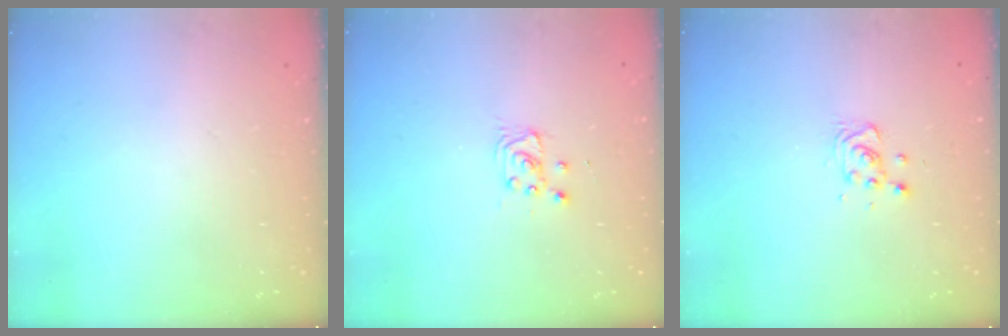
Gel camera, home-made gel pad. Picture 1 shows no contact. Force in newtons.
{"total": 2.9, "press": 2.9, "slide": 0.4}
{"total": 5.4, "press": 5.3, "slide": 1.2}